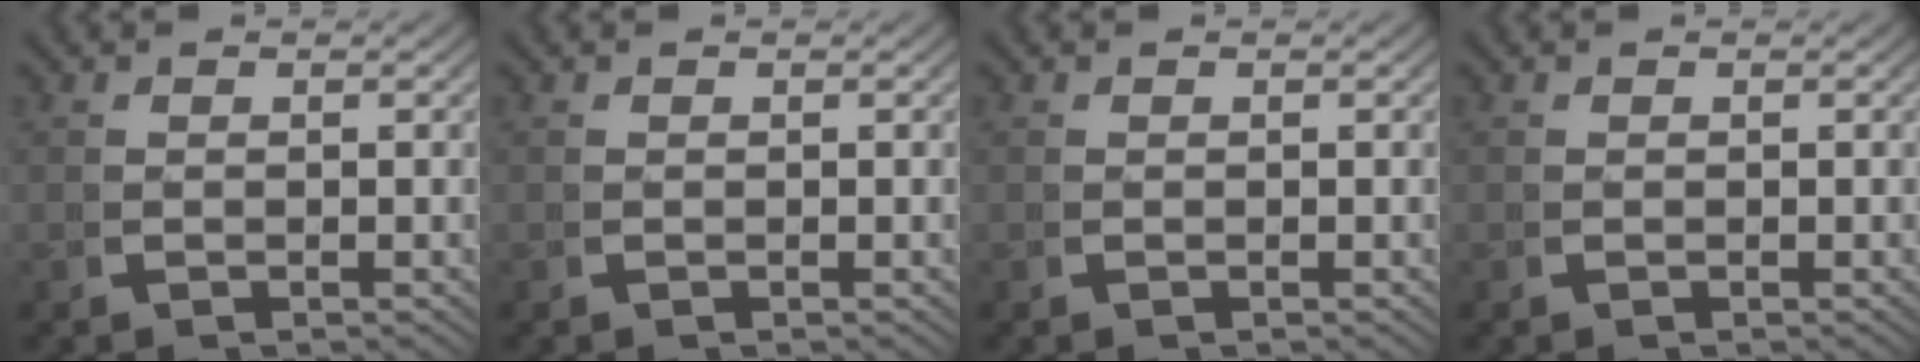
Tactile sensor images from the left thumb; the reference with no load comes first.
{"total": 0.0}
{"total": 0.0}
{"total": 0.0}